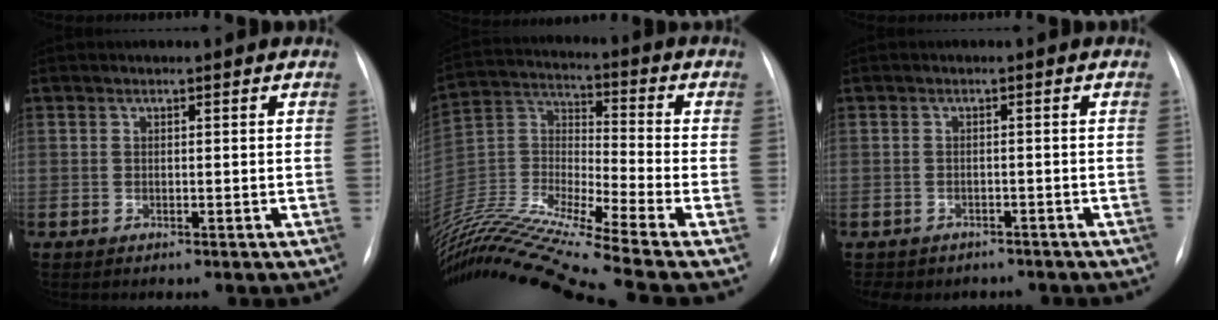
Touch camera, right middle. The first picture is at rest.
{"total": 21.1, "force": [-18.1, -2.5, 10.6], "torque": [-0.229, -0.007, -0.333]}
{"total": 7.2, "force": [-5.8, 4.0, 1.5], "torque": [-0.024, 0.004, -0.066]}